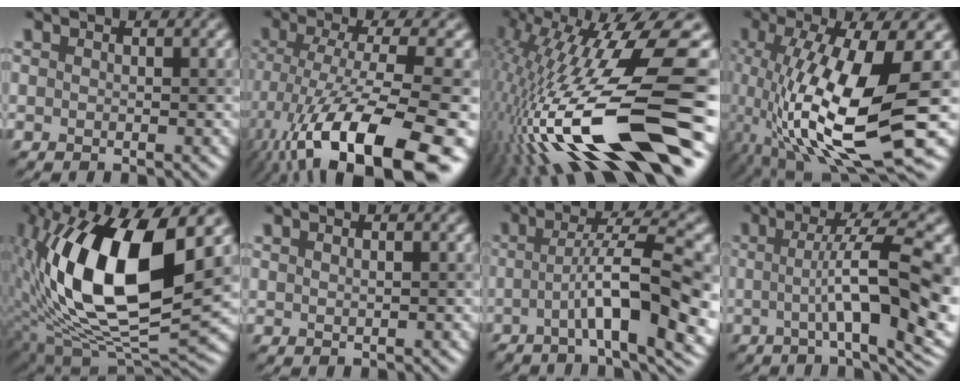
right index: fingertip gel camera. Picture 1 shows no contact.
{"total": 15.3, "force": [-6.9, 5.1, 12.7], "torque": [-0.247, -0.009, -0.109]}
{"total": 16.5, "force": [-3.2, 3.9, 15.7], "torque": [-0.305, 0.016, -0.046]}
{"total": 13.2, "force": [-2.0, 3.7, 12.5], "torque": [-0.229, -0.011, -0.032]}
{"total": 15.3, "force": [2.5, 6.3, 13.8], "torque": [-0.246, -0.001, 0.037]}
{"total": 1.0, "force": [0.8, 0.2, 0.5], "torque": [-0.011, 0.002, 0.014]}
{"total": 10.4, "force": [-1.5, 2.2, 10.1], "torque": [-0.136, 0.009, -0.030]}
{"total": 11.6, "force": [0.0, 2.7, 11.3], "torque": [-0.138, 0.010, -0.001]}